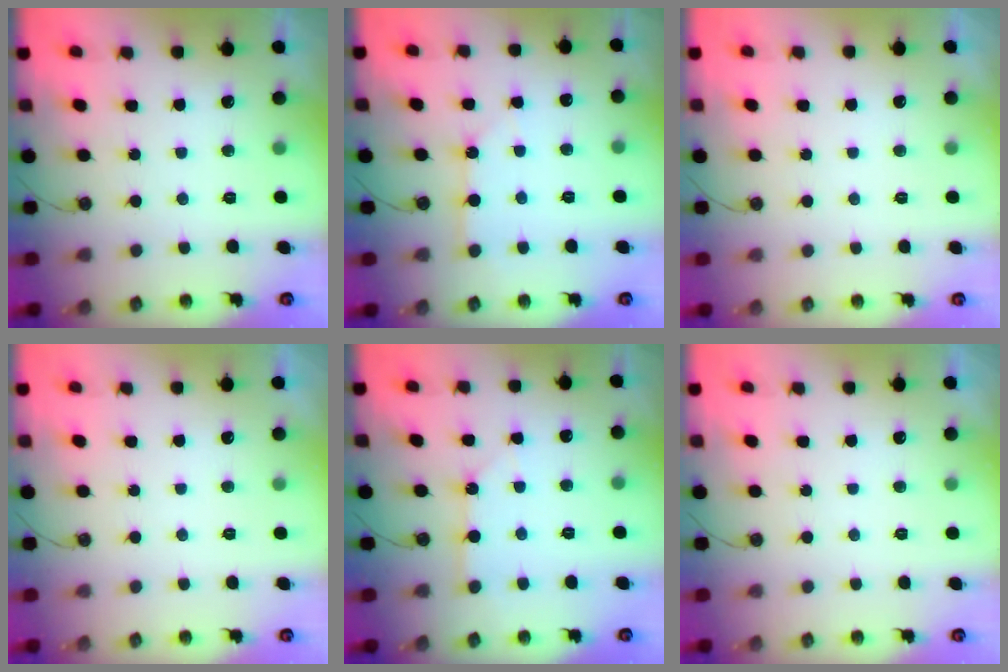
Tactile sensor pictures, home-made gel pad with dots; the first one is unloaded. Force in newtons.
{"total": 2.8, "press": 2.8, "slide": 0.3}
{"total": 0.0}
{"total": 0.0}
{"total": 2.6, "press": 2.6, "slide": 0.3}
{"total": 0.0}